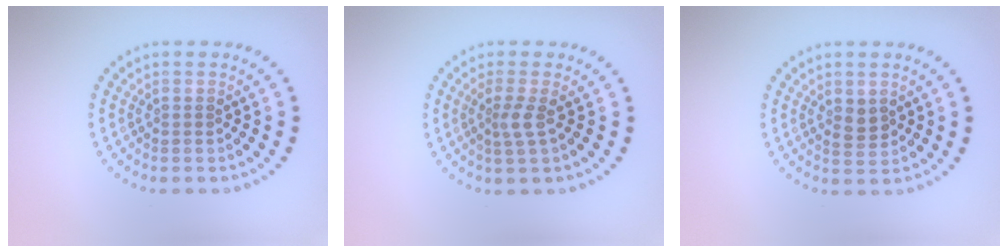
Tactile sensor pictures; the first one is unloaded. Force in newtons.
{"total": 1.8, "press": 1.3, "slide": 1.3}
{"total": 1.7, "press": 1.6, "slide": 0.5}